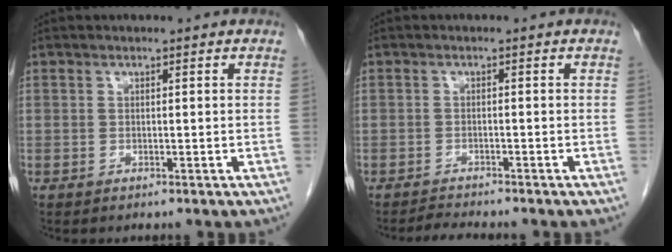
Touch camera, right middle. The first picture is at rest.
{"total": 2.0, "force": [-2.0, -0.4, 0.2], "torque": [-0.010, -0.013, -0.034]}